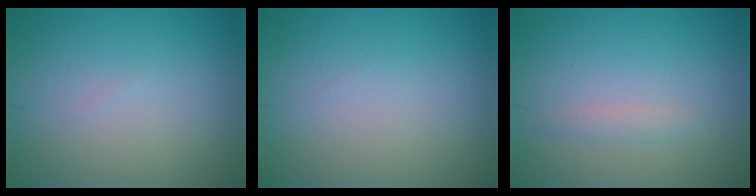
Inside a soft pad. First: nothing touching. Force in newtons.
{"total": 0.0}
{"total": 0.9, "press": 0.9, "slide": 0.1}